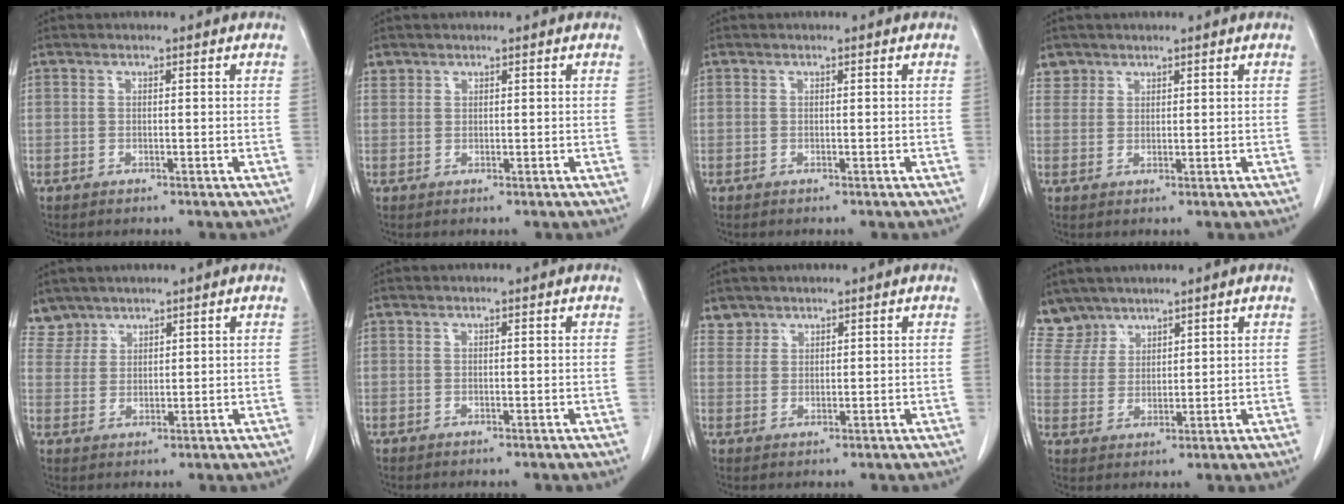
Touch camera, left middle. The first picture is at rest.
{"total": 1.0, "force": [0.8, 0.6, -0.1], "torque": [0.006, 0.006, 0.014]}
{"total": 0.0}
{"total": 2.1, "force": [1.6, 1.3, -0.4], "torque": [0.015, 0.006, 0.027]}
{"total": 4.0, "force": [3.5, 1.8, -0.6], "torque": [0.018, 0.006, 0.073]}
{"total": 0.0}
{"total": 2.2, "force": [1.9, 1.2, -0.4], "torque": [0.015, 0.007, 0.032]}
{"total": 5.2, "force": [4.6, 2.3, -0.5], "torque": [0.012, 0.002, 0.101]}